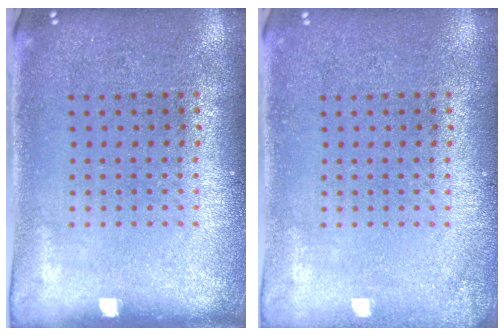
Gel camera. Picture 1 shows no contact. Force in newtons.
{"total": 0.9, "press": 0.9, "slide": 0.1}